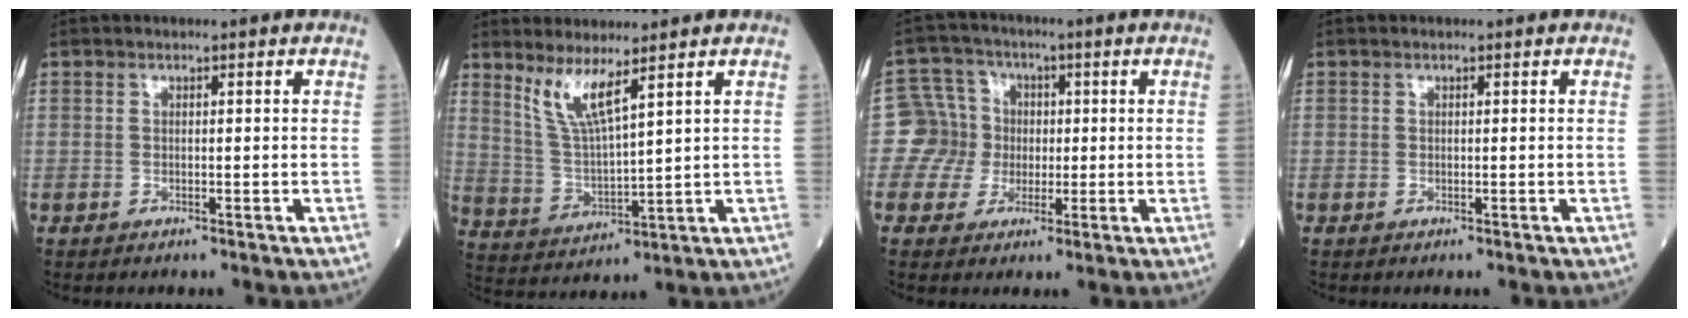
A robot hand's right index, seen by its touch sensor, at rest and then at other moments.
{"total": 6.6, "force": [4.5, 0.1, 4.9], "torque": [-0.106, -0.018, 0.100]}
{"total": 6.7, "force": [-0.2, 6.6, 0.2], "torque": [0.001, 0.026, -0.002]}
{"total": 0.0}